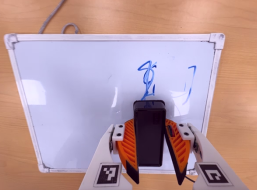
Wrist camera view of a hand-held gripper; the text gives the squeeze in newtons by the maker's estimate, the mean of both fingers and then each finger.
{"total": 7.5, "left": 6.6, "right": 8.4}